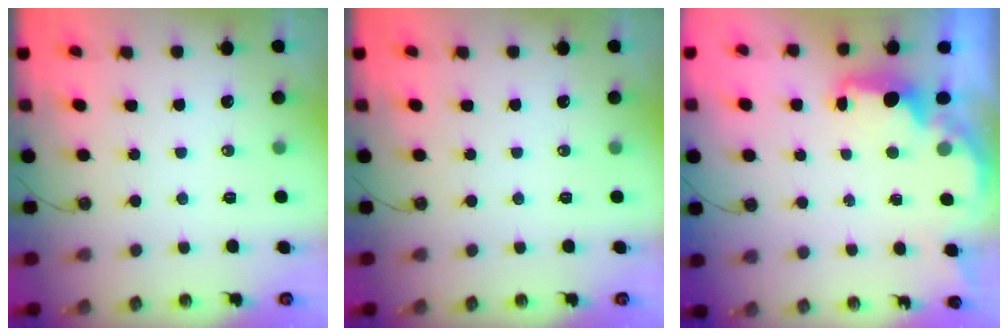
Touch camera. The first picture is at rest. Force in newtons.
{"total": 0.0}
{"total": 2.3, "press": 2.2, "slide": 0.7}